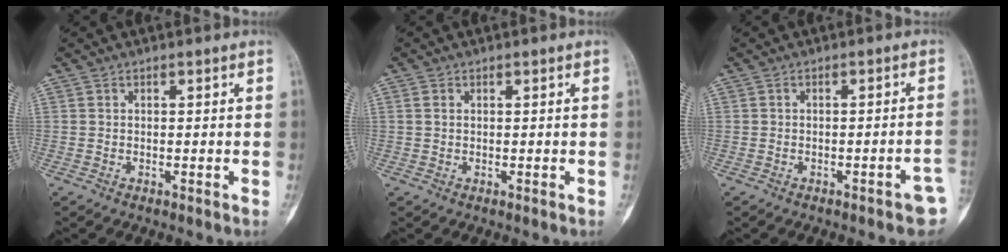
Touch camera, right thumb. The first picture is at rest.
{"total": 1.1, "force": [0.3, 0.8, 0.6], "torque": [-0.010, 0.002, 0.008]}
{"total": 4.6, "force": [-2.4, 1.1, 3.7], "torque": [-0.035, 0.018, -0.026]}